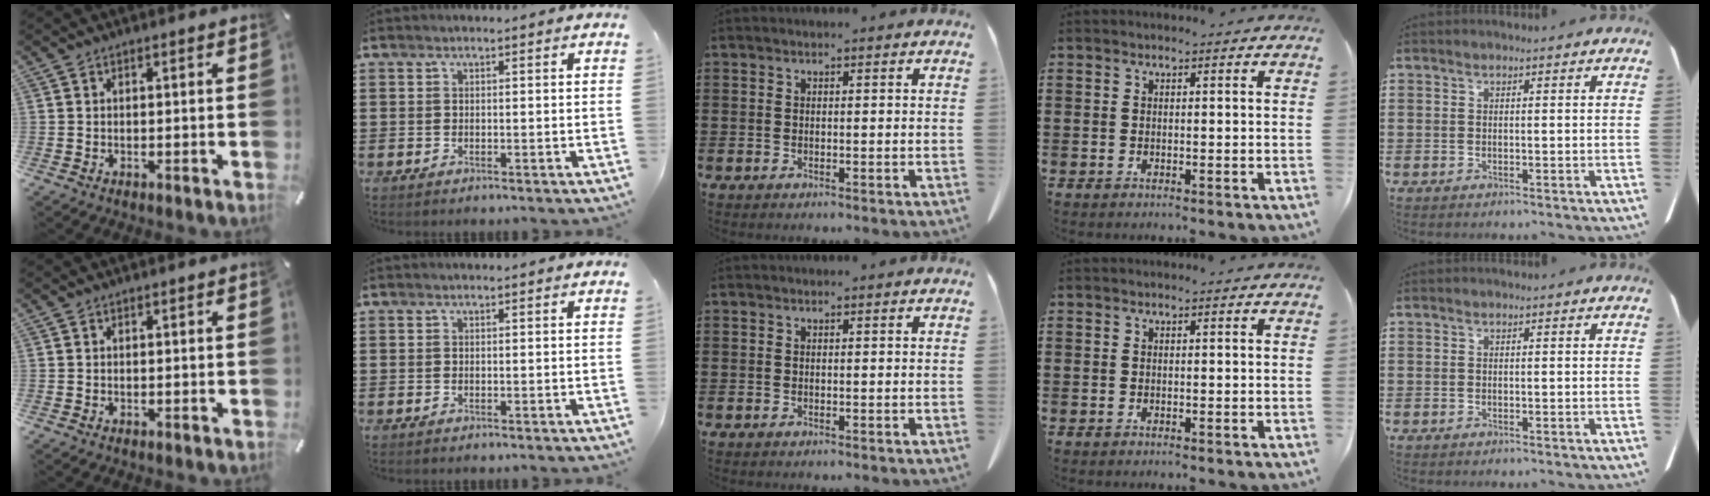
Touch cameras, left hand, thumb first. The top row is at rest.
{}